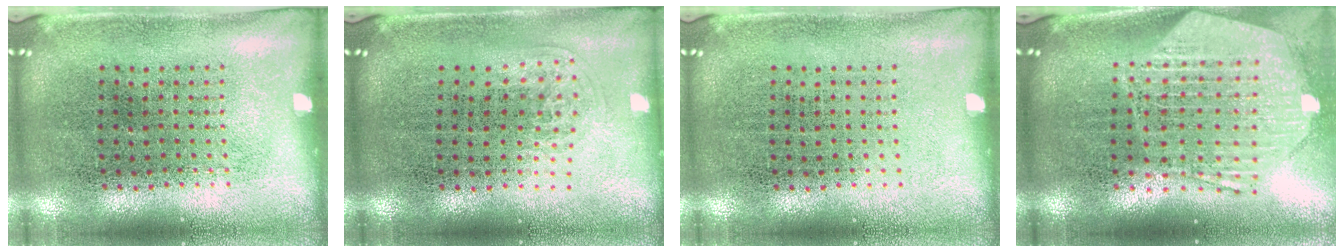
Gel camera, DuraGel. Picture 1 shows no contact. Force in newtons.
{"total": 1.1, "press": 0.6, "slide": 0.8}
{"total": 0.0}
{"total": 3.0, "press": 2.4, "slide": 1.8}